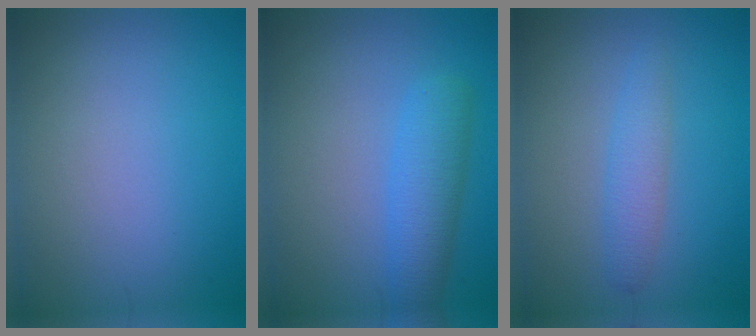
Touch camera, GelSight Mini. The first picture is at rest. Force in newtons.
{"total": 3.8, "press": 3.8, "slide": 0.2}
{"total": 2.1, "press": 2.1, "slide": 0.2}